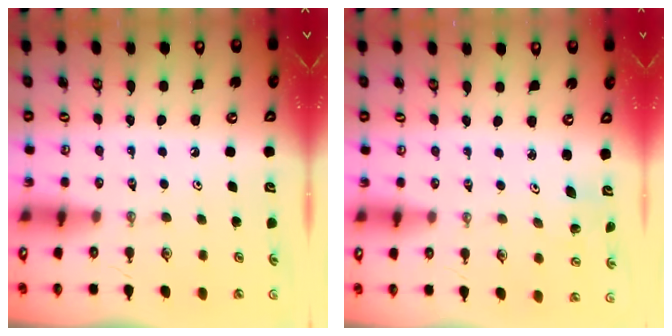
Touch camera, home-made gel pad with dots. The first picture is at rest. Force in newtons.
{"total": 1.5, "press": 1.5, "slide": 0.1}